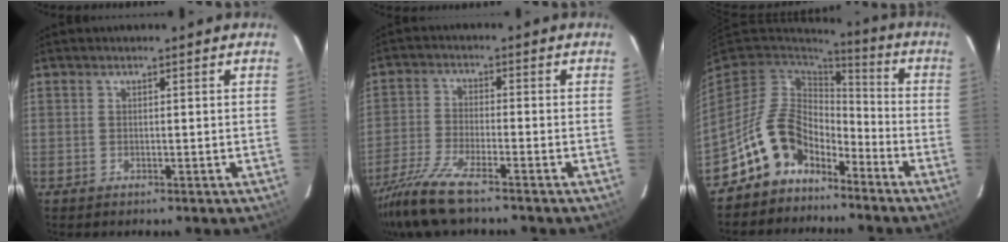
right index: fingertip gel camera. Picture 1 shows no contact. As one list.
[{"total": 11.2, "force": [-9.0, 1.2, 6.5], "torque": [-0.152, -0.031, -0.175]}, {"total": 12.2, "force": [-7.9, 8.1, 4.6], "torque": [-0.112, 0.030, -0.137]}]